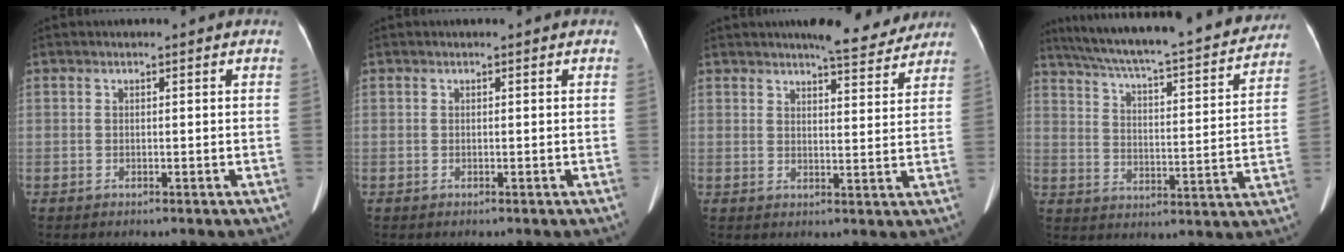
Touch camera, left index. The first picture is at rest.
{"total": 0.0}
{"total": 8.1, "force": [7.3, 1.4, 3.1], "torque": [-0.039, -0.001, 0.087]}
{"total": 26.5, "force": [23.5, 3.0, 12.0], "torque": [-0.199, -0.019, 0.316]}